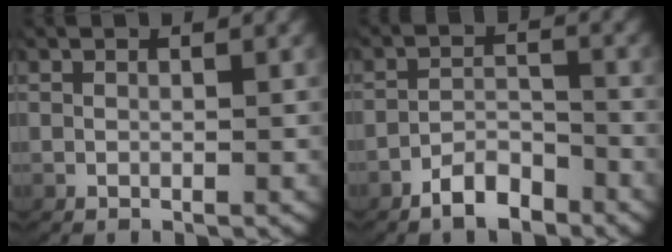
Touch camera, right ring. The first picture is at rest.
{"total": 3.6, "force": [-3.2, 1.4, 1.1], "torque": [-0.012, -0.002, -0.059]}